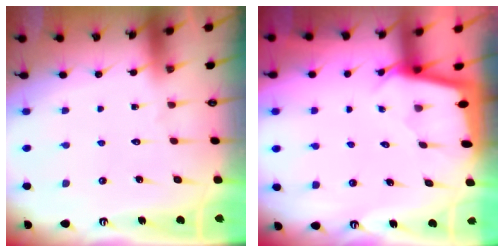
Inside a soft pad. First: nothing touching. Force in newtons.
{"total": 2.0, "press": 2.0, "slide": 0.2}